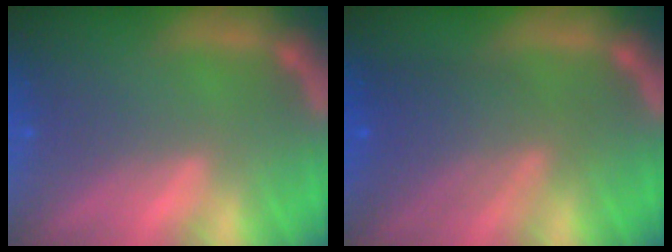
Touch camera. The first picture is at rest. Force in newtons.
{"total": 6.0}